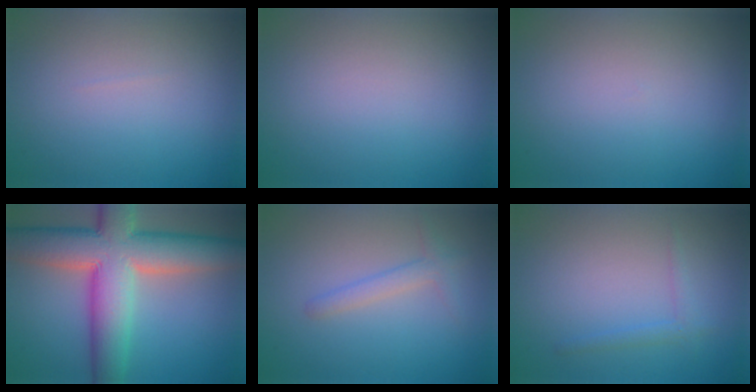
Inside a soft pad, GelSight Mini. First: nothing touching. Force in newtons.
{"total": 0.0}
{"total": 0.0}
{"total": 12.2, "press": 12.2, "slide": 0.7}
{"total": 1.7, "press": 1.7, "slide": 0.1}
{"total": 1.2, "press": 1.2, "slide": 0.1}